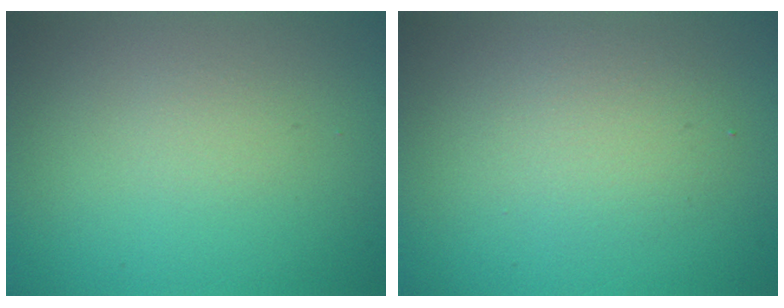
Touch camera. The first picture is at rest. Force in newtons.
{"total": 2.5, "press": 2.5, "slide": 0.2}